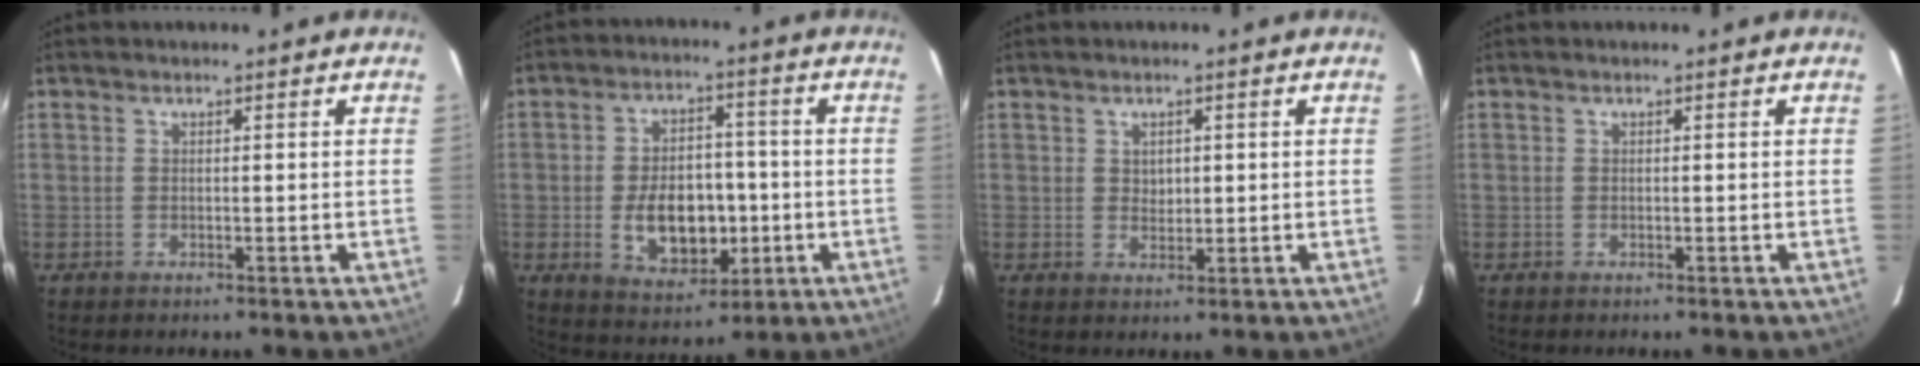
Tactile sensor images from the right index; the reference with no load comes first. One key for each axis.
{"total": 12.0, "fx": -2.3, "fy": 7.7, "fz": 8.9, "tx": -0.170, "ty": 0.009, "tz": -0.018}
{"total": 2.0, "fx": 0.6, "fy": 1.7, "fz": 0.9, "tx": -0.008, "ty": 0.004, "tz": 0.013}
{"total": 0.0}